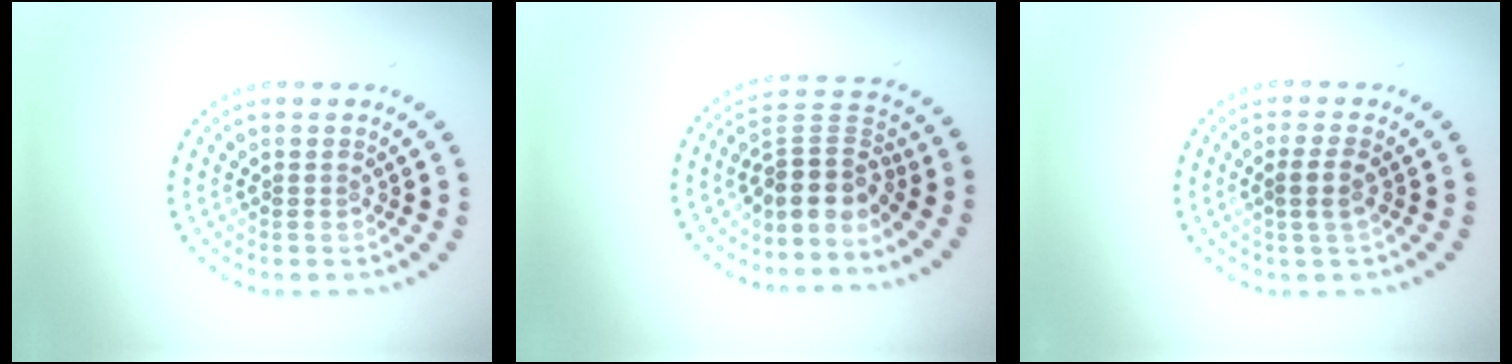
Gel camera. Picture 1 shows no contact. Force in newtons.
{"total": 4.1, "press": 3.1, "slide": 2.8}
{"total": 1.7, "press": 1.4, "slide": 1.0}